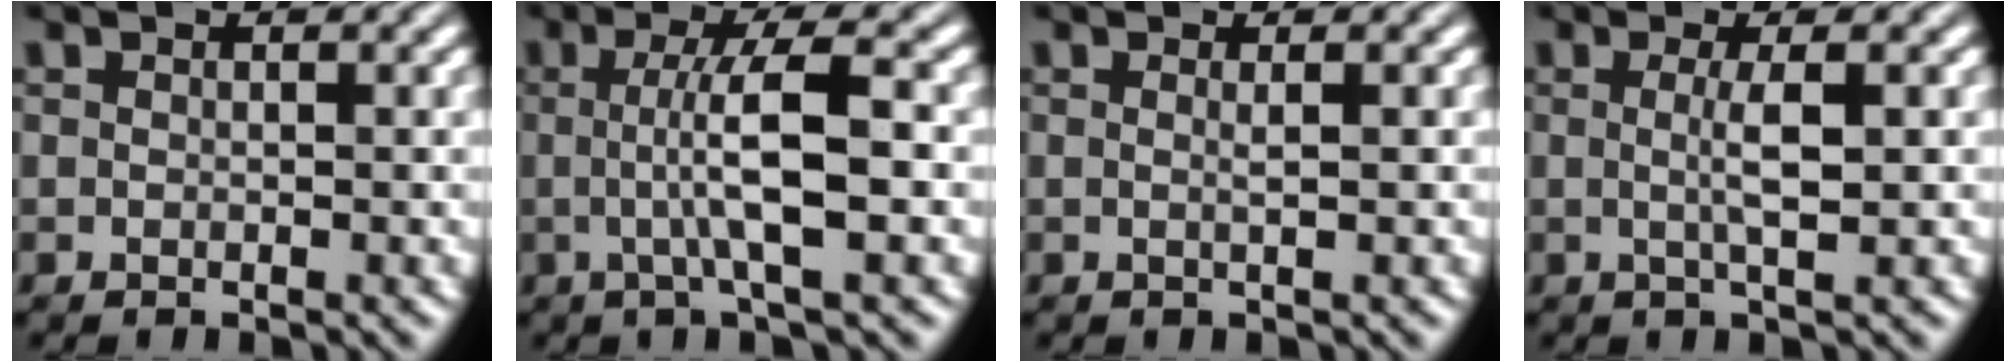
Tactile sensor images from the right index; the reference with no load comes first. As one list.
[{"total": 4.5, "force": [0.1, -0.3, 4.5], "torque": [-0.074, -0.002, 0.004]}, {"total": 1.0, "force": [-0.1, -0.7, 0.7], "torque": [-0.013, -0.005, 0.000]}, {"total": 2.3, "force": [0.0, -1.1, 2.0], "torque": [-0.033, -0.007, 0.006]}]